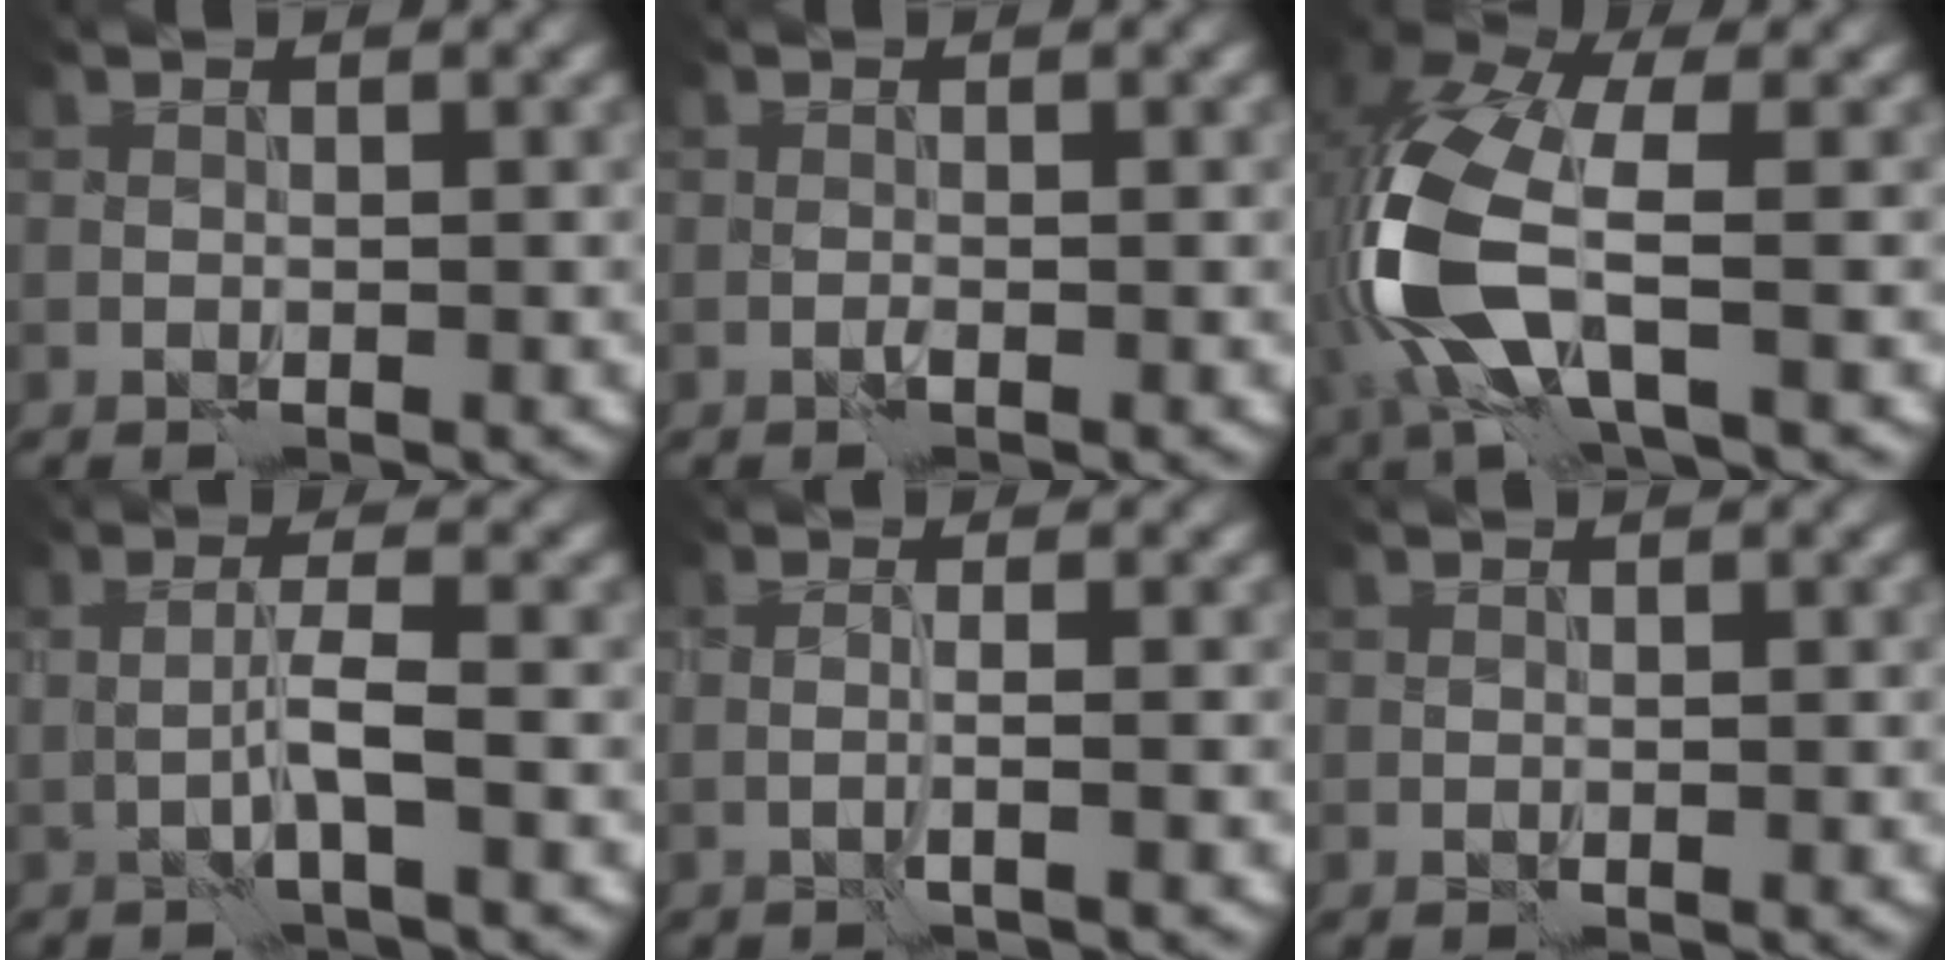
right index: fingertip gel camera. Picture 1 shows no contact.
{"total": 0.0}
{"total": 9.9, "force": [-1.6, 4.4, 8.7], "torque": [-0.213, -0.008, -0.042]}
{"total": 2.2, "force": [-0.2, -0.1, 2.2], "torque": [-0.040, 0.005, -0.007]}
{"total": 0.9, "force": [-0.2, -0.3, 0.8], "torque": [-0.008, -0.001, -0.009]}
{"total": 0.0}